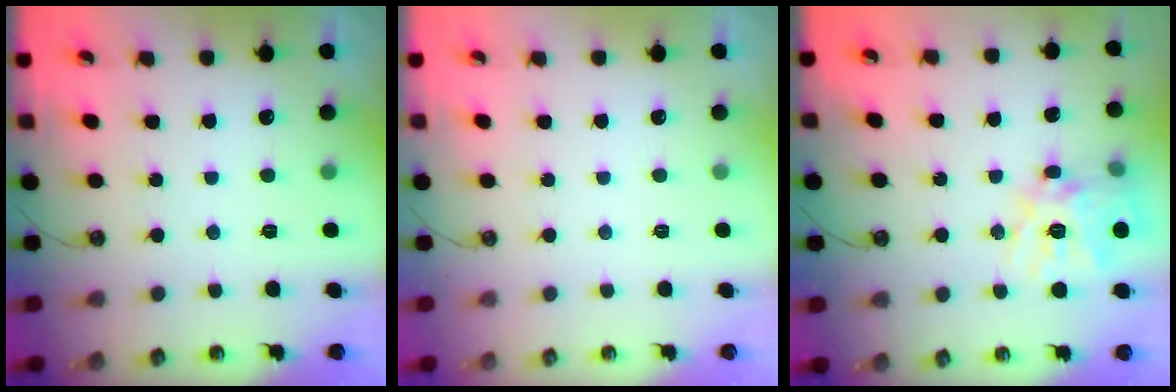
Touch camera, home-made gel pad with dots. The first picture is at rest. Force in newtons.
{"total": 0.0}
{"total": 16.4, "press": 16.2, "slide": 2.5}